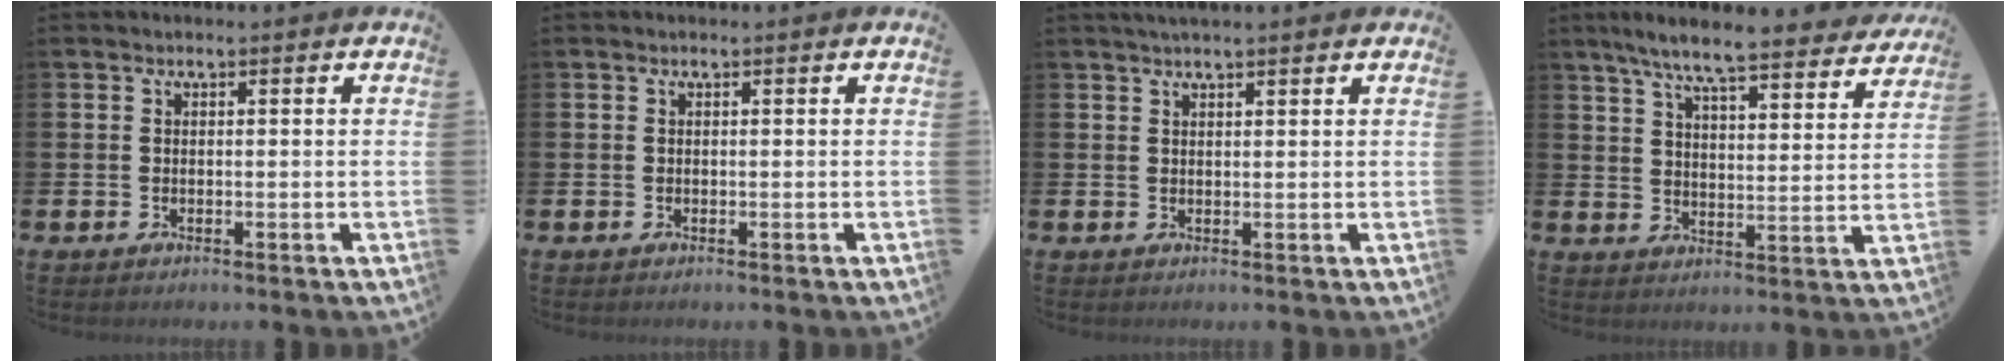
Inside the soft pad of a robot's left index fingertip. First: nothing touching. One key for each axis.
{"total": 0.0}
{"total": 1.8, "fx": 1.6, "fy": 0.1, "fz": 0.8, "tx": -0.005, "ty": -0.003, "tz": 0.027}
{"total": 7.9, "fx": 7.2, "fy": 0.6, "fz": 3.3, "tx": -0.074, "ty": -0.047, "tz": 0.121}